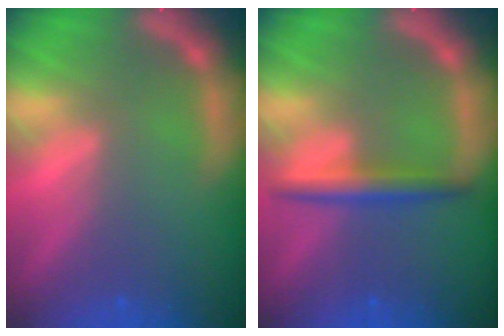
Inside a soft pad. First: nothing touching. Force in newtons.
{"total": 3.0}